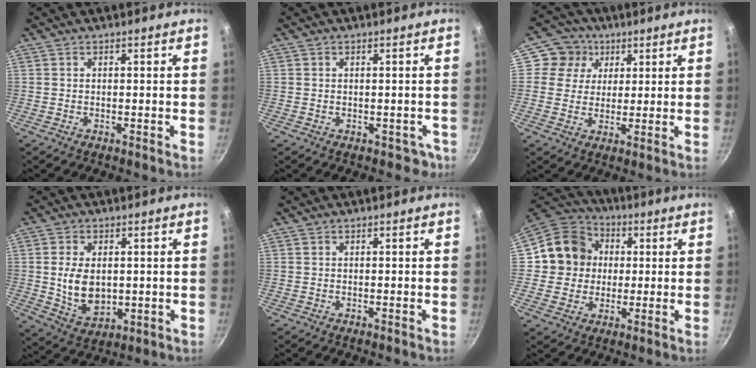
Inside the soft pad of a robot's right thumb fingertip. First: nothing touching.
{"total": 2.6, "force": [-0.8, 2.2, 1.1], "torque": [0.007, 0.023, 0.010]}
{"total": 7.1, "force": [2.6, 6.4, 1.5], "torque": [0.014, 0.001, 0.030]}
{"total": 8.6, "force": [0.7, 5.7, 6.4], "torque": [-0.101, -0.017, 0.030]}
{"total": 0.0}
{"total": 12.4, "force": [1.5, 11.6, 4.3], "torque": [-0.041, 0.026, 0.012]}